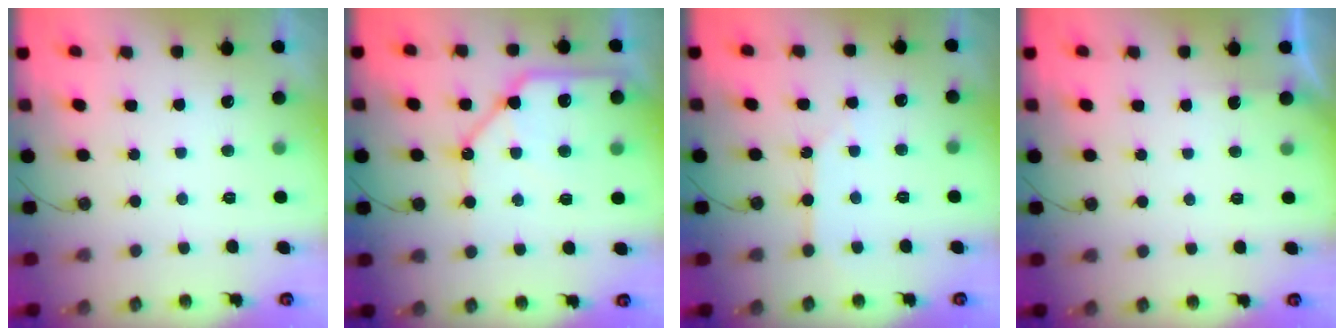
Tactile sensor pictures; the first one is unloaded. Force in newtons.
{"total": 13.7, "press": 13.6, "slide": 1.7}
{"total": 2.1, "press": 2.1, "slide": 0.3}
{"total": 1.5, "press": 1.4, "slide": 0.3}